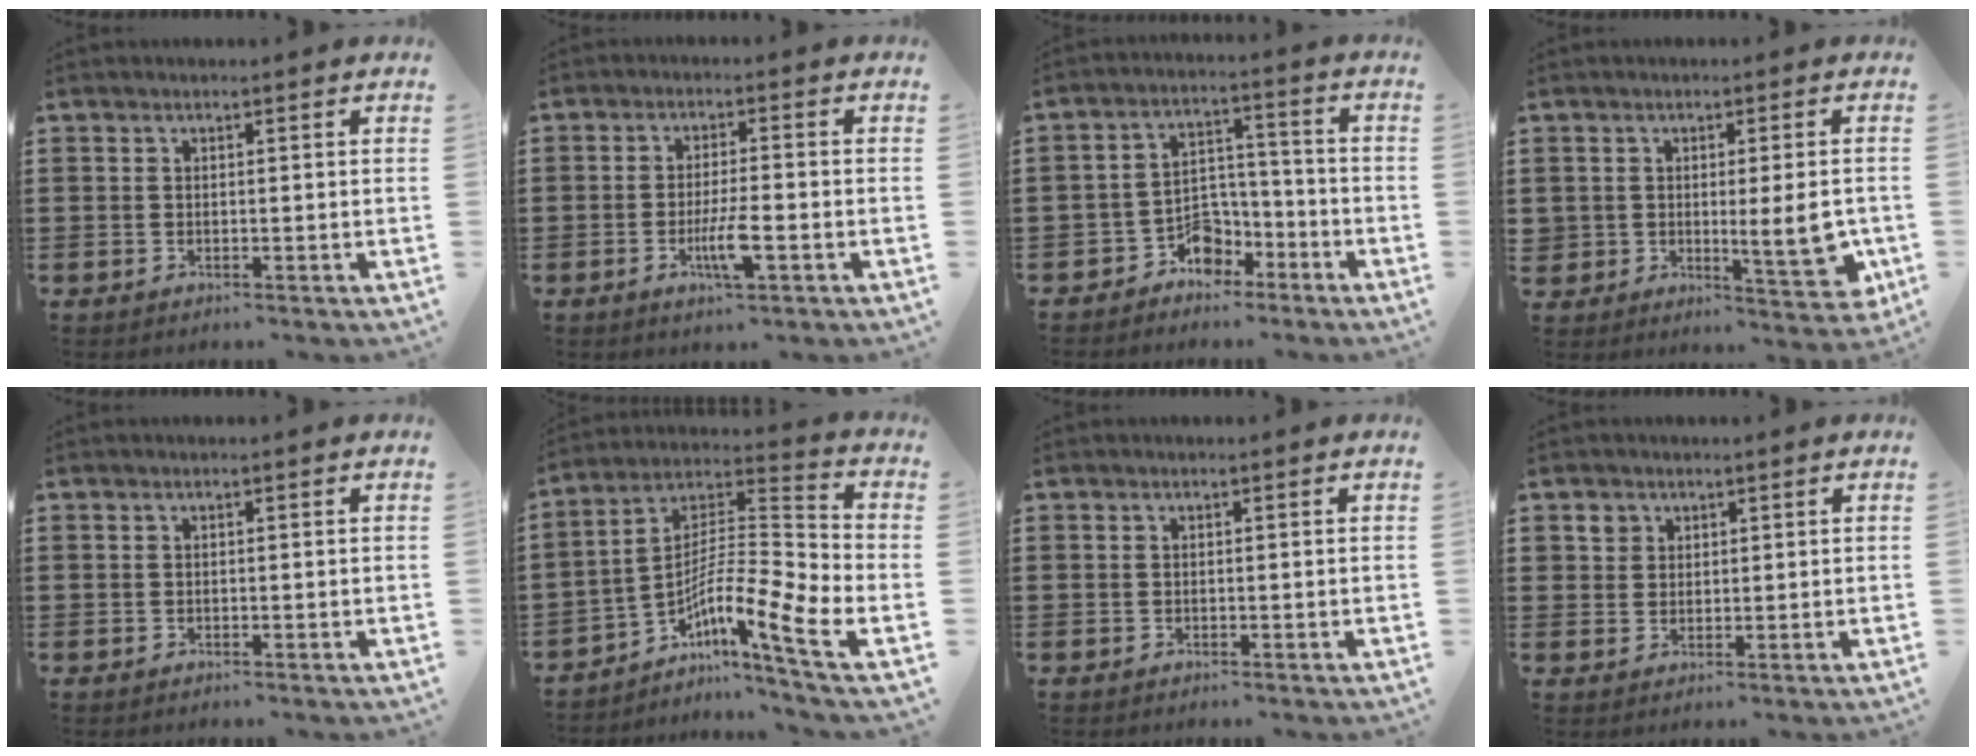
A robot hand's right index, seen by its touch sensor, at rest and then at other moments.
{"total": 5.2, "force": [-2.1, 1.0, 4.7], "torque": [-0.090, -0.006, -0.038]}
{"total": 5.3, "force": [-3.8, 3.3, 1.7], "torque": [-0.034, 0.017, -0.070]}
{"total": 6.6, "force": [-0.6, 2.6, 6.0], "torque": [-0.087, -0.004, -0.008]}
{"total": 0.0}
{"total": 9.6, "force": [-5.1, 0.7, 8.2], "torque": [-0.158, -0.027, -0.106]}
{"total": 0.0}
{"total": 2.1, "force": [1.0, 1.8, 0.3], "torque": [-0.014, 0.009, 0.017]}